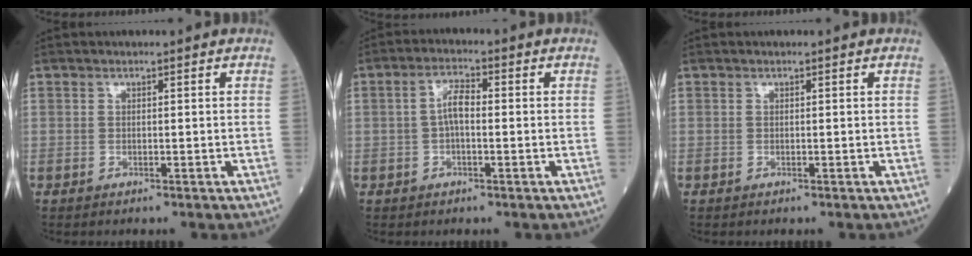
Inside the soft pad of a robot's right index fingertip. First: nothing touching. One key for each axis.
{"total": 3.7, "fx": -0.2, "fy": 1.3, "fz": 3.4, "tx": -0.069, "ty": 0.013, "tz": -0.005}
{"total": 0.0}